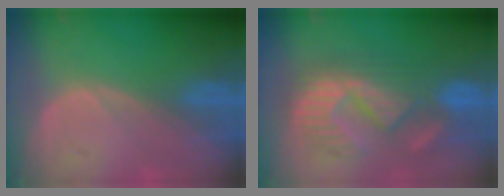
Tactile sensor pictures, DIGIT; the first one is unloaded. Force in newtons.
{"total": 9.9, "press": 9.8, "slide": 0.9}